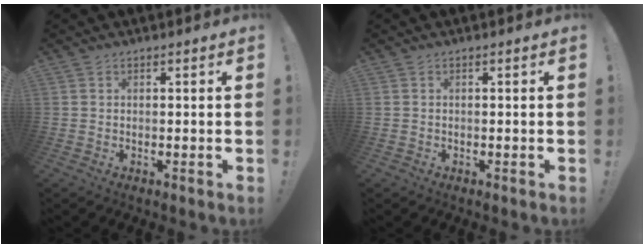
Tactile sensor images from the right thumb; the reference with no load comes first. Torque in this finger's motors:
{"motor_torque": [-0.04, 0.15, -0.26, -0.03, -0.03]}